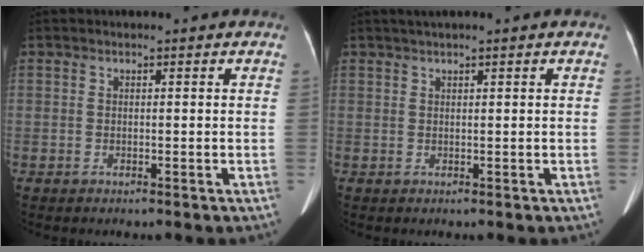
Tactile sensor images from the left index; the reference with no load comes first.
{"total": 2.0, "force": [1.4, -0.1, 1.4], "torque": [-0.027, 0.018, 0.029]}